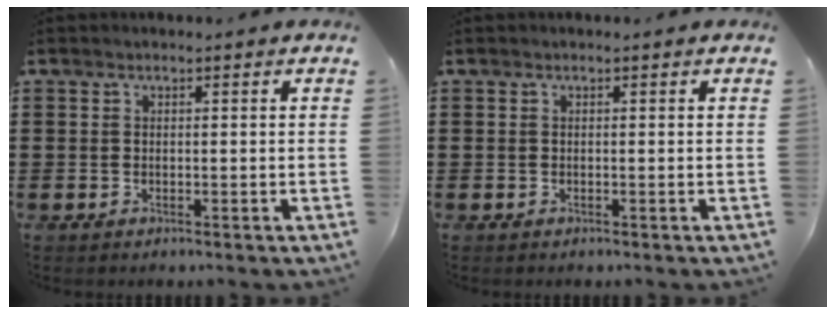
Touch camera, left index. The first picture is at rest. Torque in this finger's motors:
{"motor_torque": [0.00, 0.00, 0.00, 0.00]}